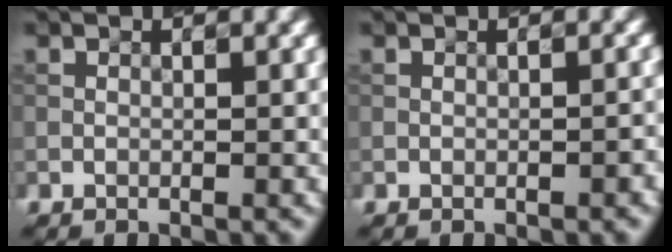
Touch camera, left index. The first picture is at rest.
{"total": 1.1, "force": [-0.6, 0.4, 0.9], "torque": [-0.008, 0.005, -0.005]}